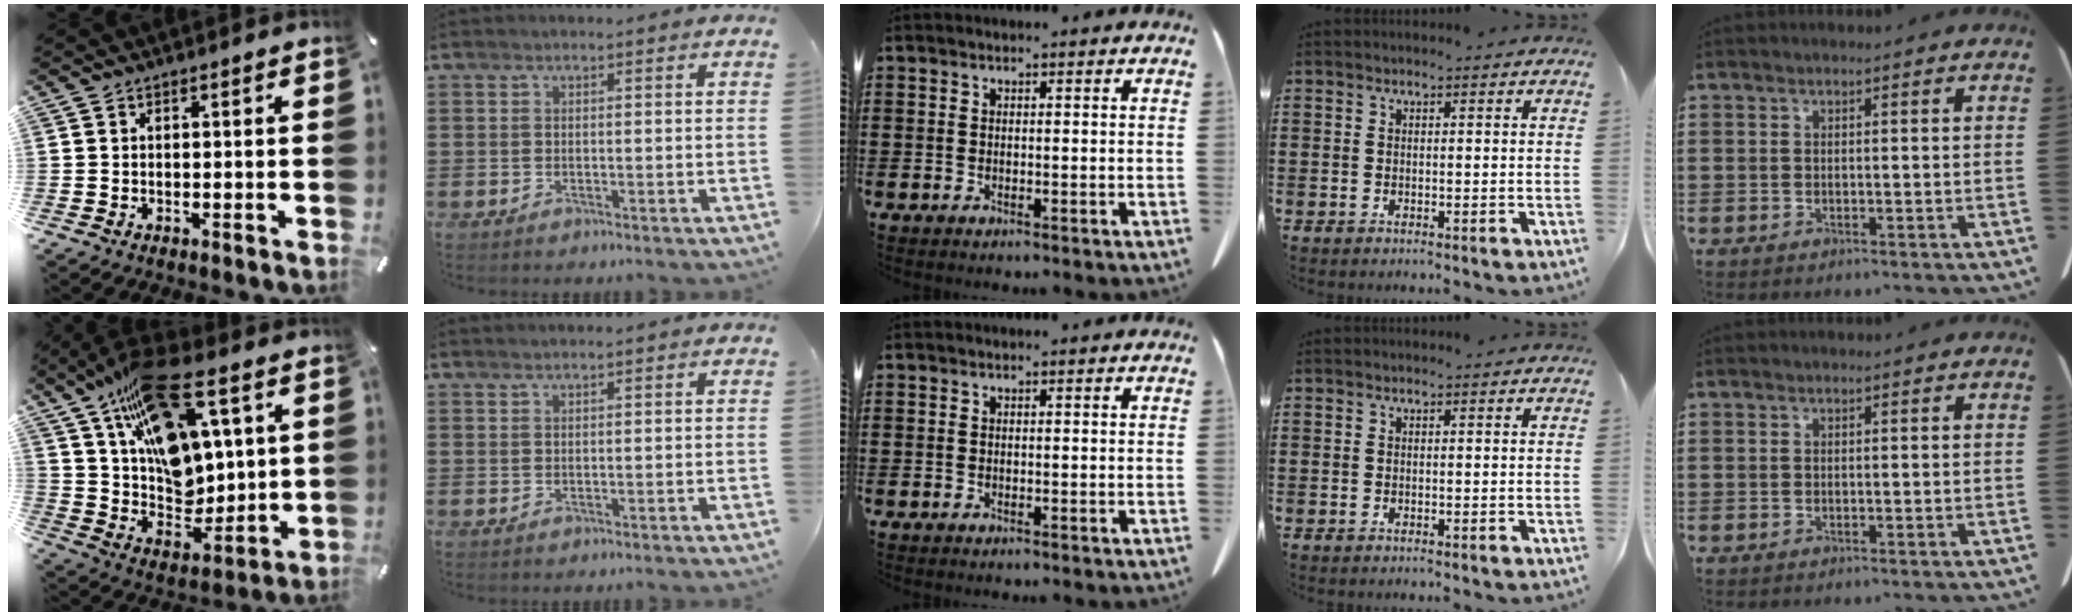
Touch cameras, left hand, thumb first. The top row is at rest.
{"thumb": {"total": 20.8, "force": [10.4, 11.6, 13.8], "torque": [-0.239, -0.064, 0.185]}, "index": {"total": 0.9, "force": [0.8, -0.1, 0.4], "torque": [-0.007, -0.001, 0.015]}}